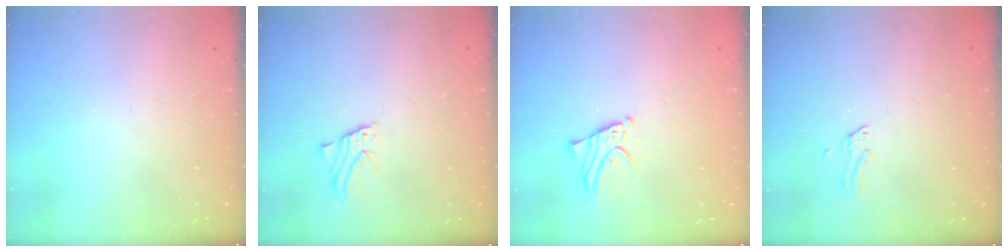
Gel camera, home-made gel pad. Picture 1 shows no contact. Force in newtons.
{"total": 1.8, "press": 1.8, "slide": 0.1}
{"total": 3.5, "press": 3.5, "slide": 0.4}
{"total": 0.0}